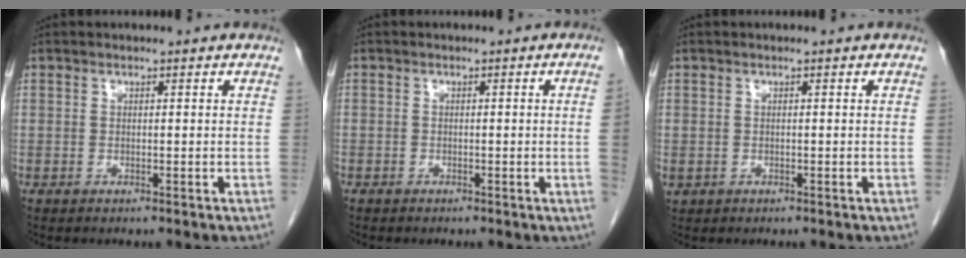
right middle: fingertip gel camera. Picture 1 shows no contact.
{"total": 1.5, "force": [-0.3, -0.5, 1.4], "torque": [-0.016, -0.001, -0.007]}
{"total": 0.9, "force": [-0.1, 0.8, 0.4], "torque": [-0.011, 0.001, 0.007]}